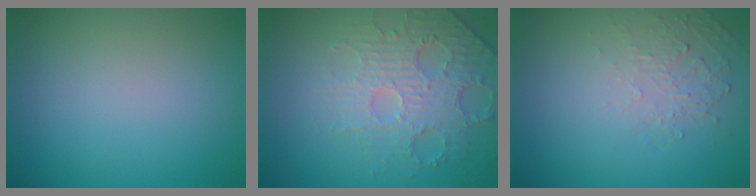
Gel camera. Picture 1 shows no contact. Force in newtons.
{"total": 4.6, "press": 3.8, "slide": 2.7}
{"total": 1.9, "press": 0.5, "slide": 1.9}